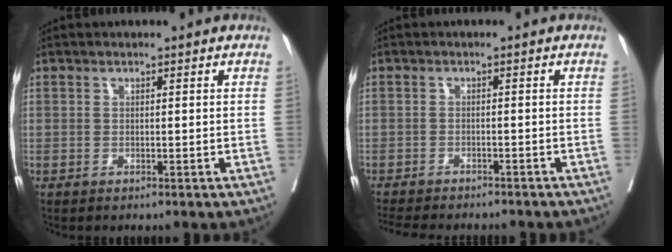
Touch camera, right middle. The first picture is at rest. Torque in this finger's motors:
{"motor_torque": [0.19, -0.36, 0.06, 0.02]}